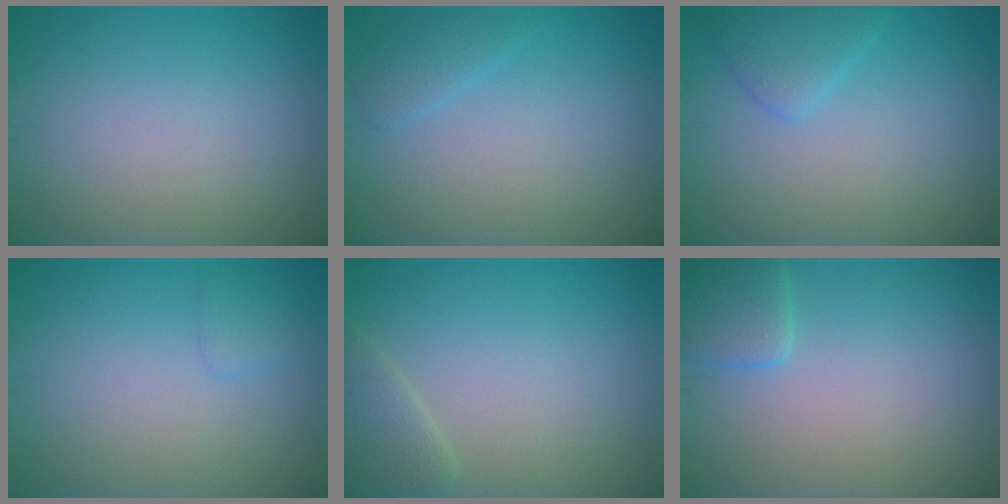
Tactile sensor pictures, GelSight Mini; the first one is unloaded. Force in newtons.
{"total": 1.5, "press": 1.5, "slide": 0.1}
{"total": 2.3, "press": 2.3, "slide": 0.1}
{"total": 0.9, "press": 0.8, "slide": 0.1}
{"total": 2.2, "press": 2.2, "slide": 0.2}
{"total": 2.4, "press": 2.4, "slide": 0.3}